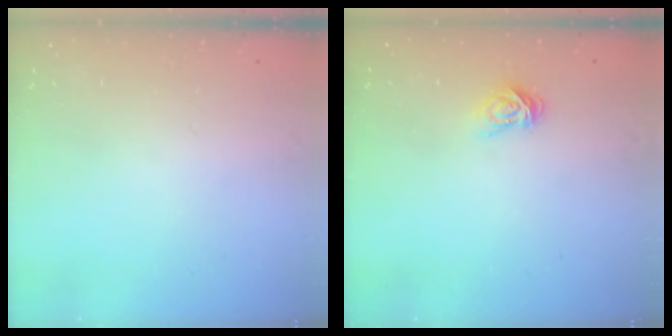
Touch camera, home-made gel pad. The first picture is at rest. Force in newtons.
{"total": 4.9, "press": 4.9, "slide": 0.7}